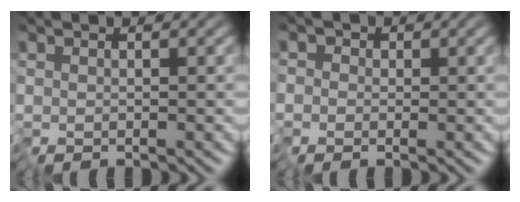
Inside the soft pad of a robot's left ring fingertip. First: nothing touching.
{"total": 1.5, "force": [-0.4, 1.4, 0.3], "torque": [0.016, 0.009, -0.013]}